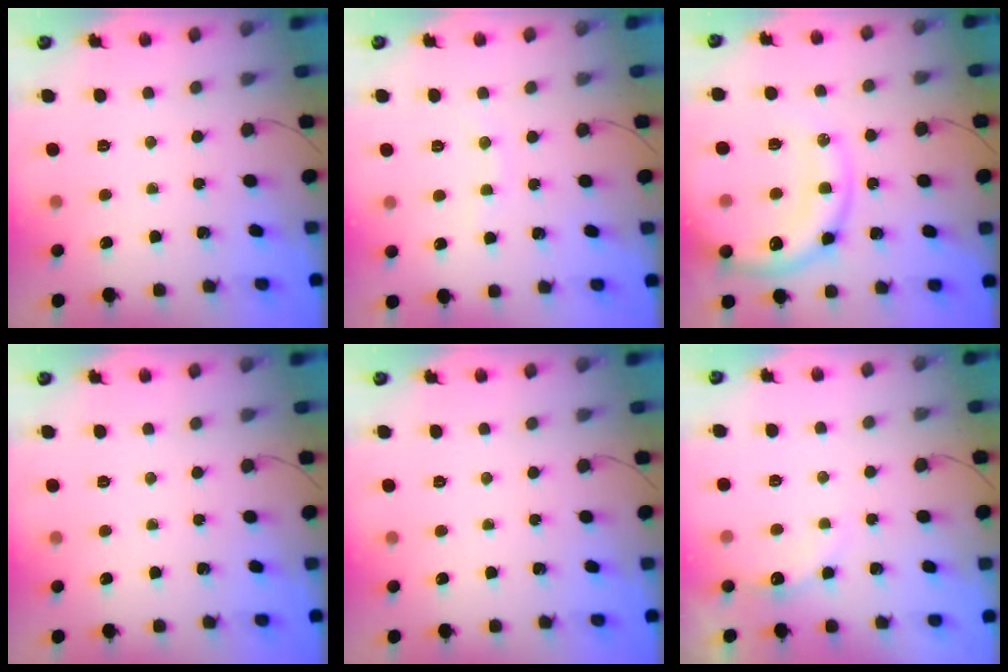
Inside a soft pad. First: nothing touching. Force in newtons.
{"total": 2.7, "press": 2.6, "slide": 0.8}
{"total": 17.6, "press": 17.2, "slide": 3.9}
{"total": 0.0}
{"total": 0.0}
{"total": 7.5, "press": 7.4, "slide": 1.5}